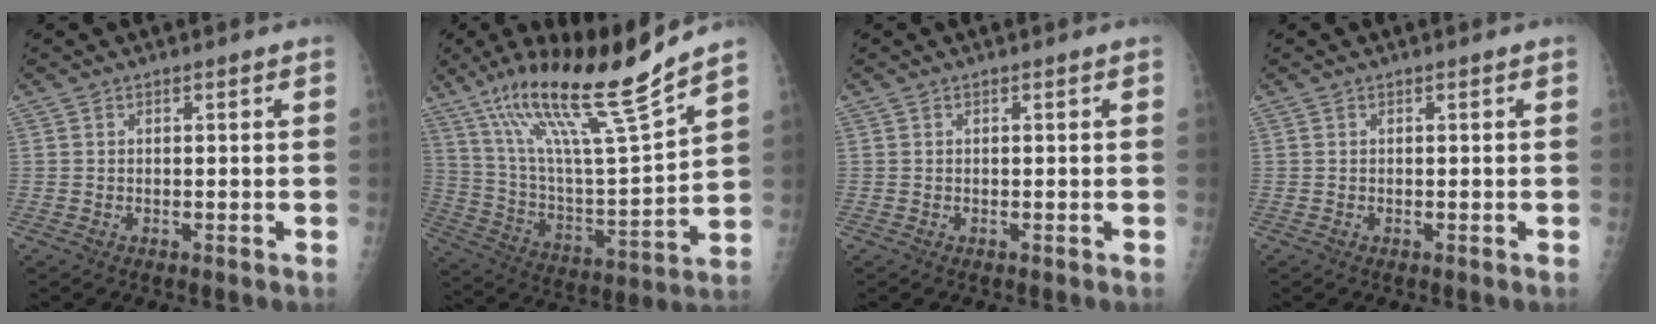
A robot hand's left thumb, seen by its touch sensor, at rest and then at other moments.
{"total": 21.7, "force": [15.9, 1.0, 14.8], "torque": [-0.235, -0.072, 0.290]}
{"total": 0.0}
{"total": 0.0}